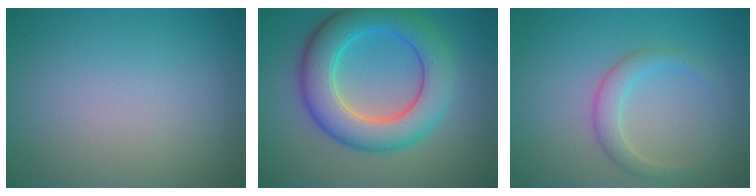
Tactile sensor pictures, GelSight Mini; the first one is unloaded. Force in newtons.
{"total": 7.9, "press": 7.9, "slide": 0.1}
{"total": 2.3, "press": 2.3, "slide": 0.1}